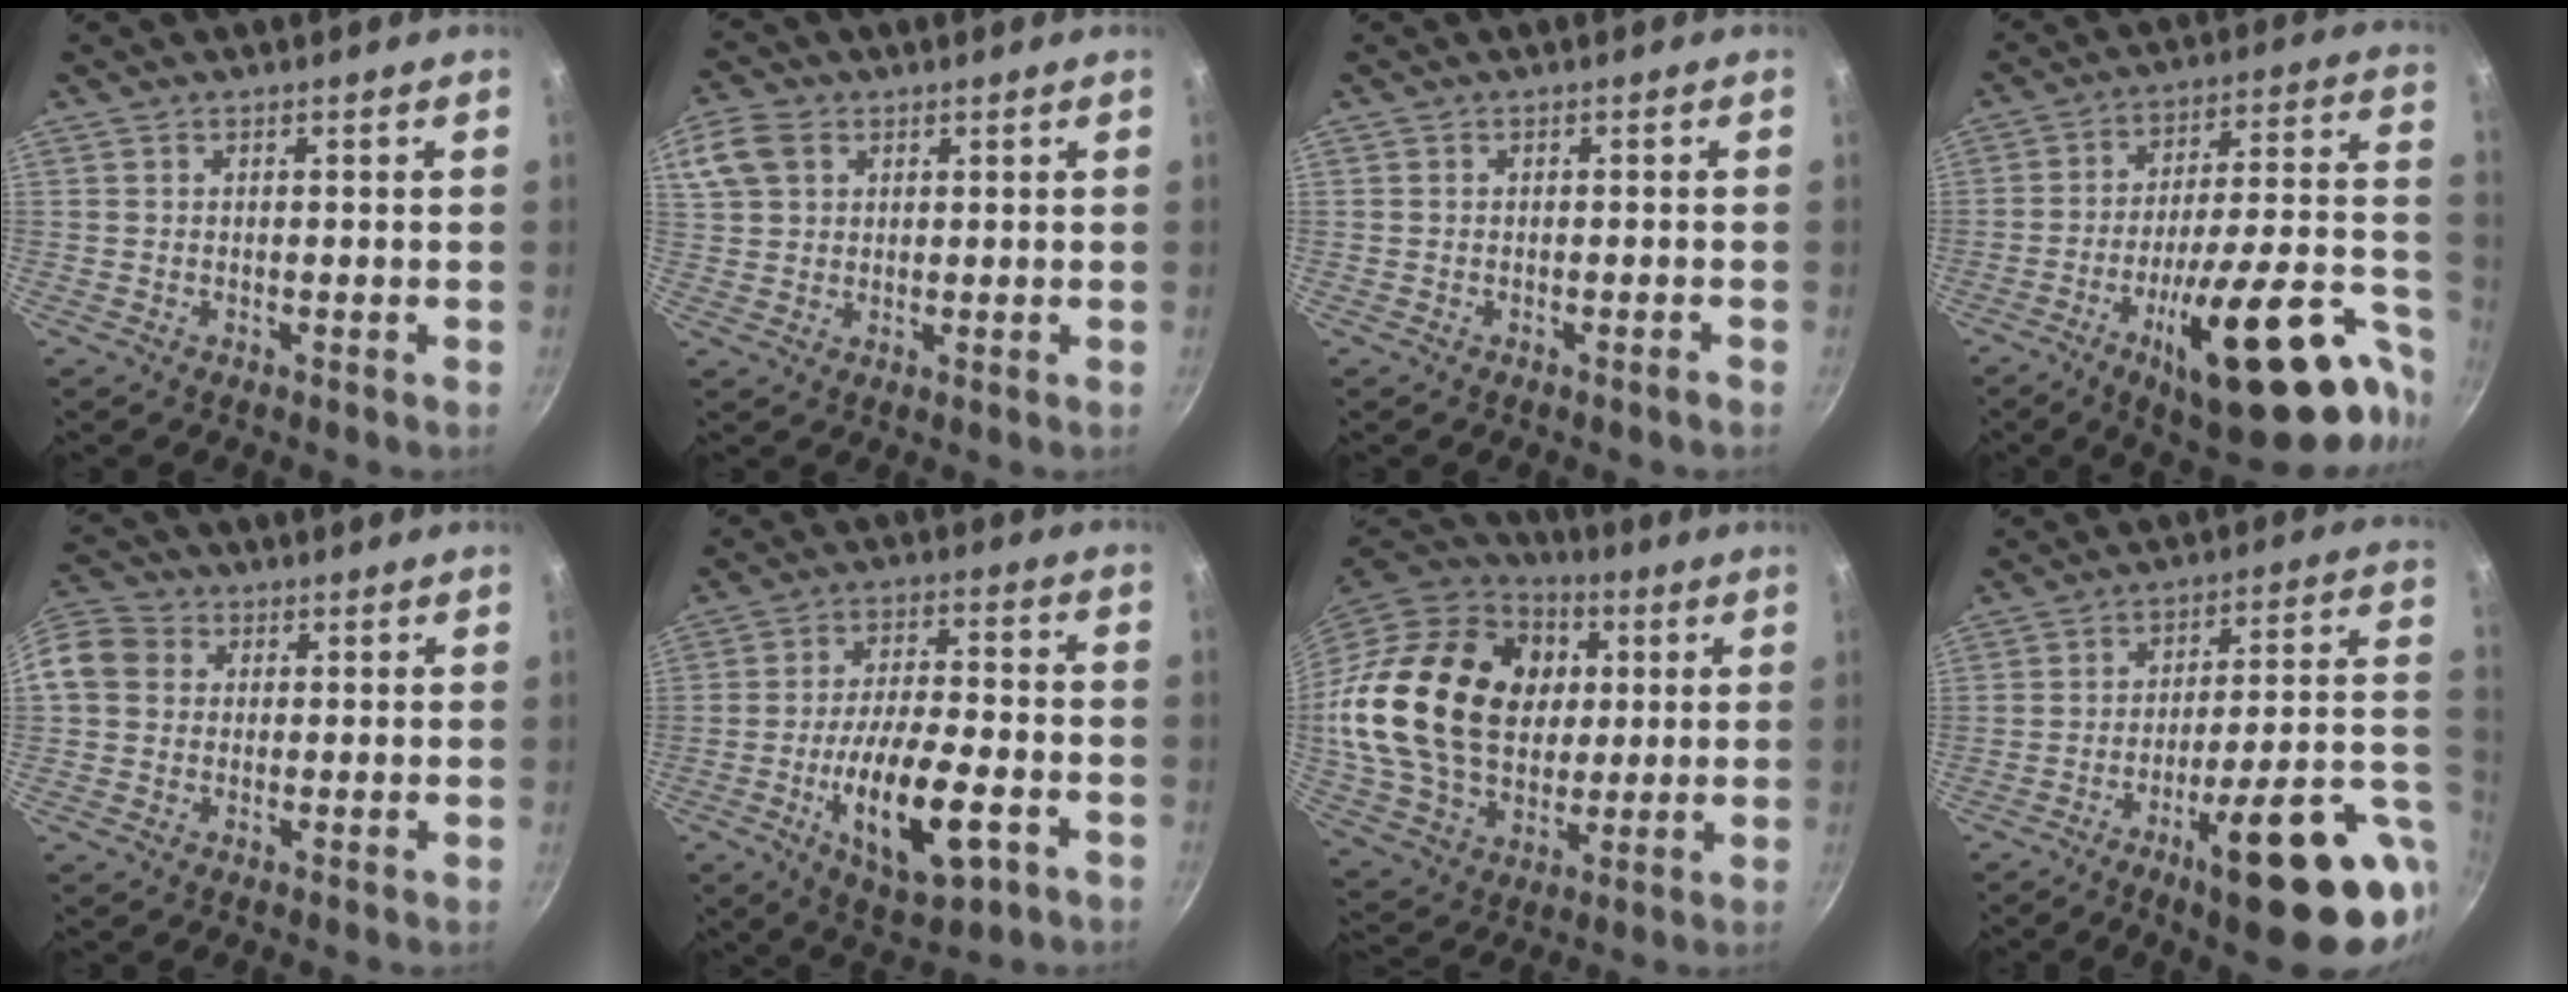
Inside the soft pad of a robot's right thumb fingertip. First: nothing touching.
{"total": 7.6, "force": [3.0, 5.7, 4.0], "torque": [-0.072, 0.003, 0.051]}
{"total": 0.7, "force": [-0.6, 0.0, 0.5], "torque": [-0.014, 0.010, -0.009]}
{"total": 28.6, "force": [-11.9, 8.7, 24.5], "torque": [-0.311, 0.039, -0.172]}
{"total": 10.0, "force": [1.1, 8.7, 4.7], "torque": [-0.083, 0.025, 0.004]}
{"total": 16.8, "force": [-6.1, 6.4, 14.3], "torque": [-0.239, 0.022, -0.095]}
{"total": 29.3, "force": [5.5, 21.2, 19.5], "torque": [-0.329, 0.006, 0.105]}
{"total": 21.4, "force": [-6.6, 5.3, 19.6], "torque": [-0.248, 0.027, -0.088]}